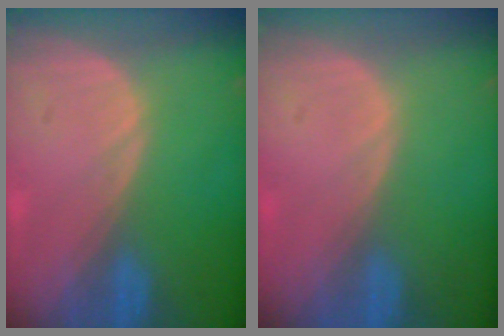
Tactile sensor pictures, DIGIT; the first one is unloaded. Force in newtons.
{"total": 0.0}